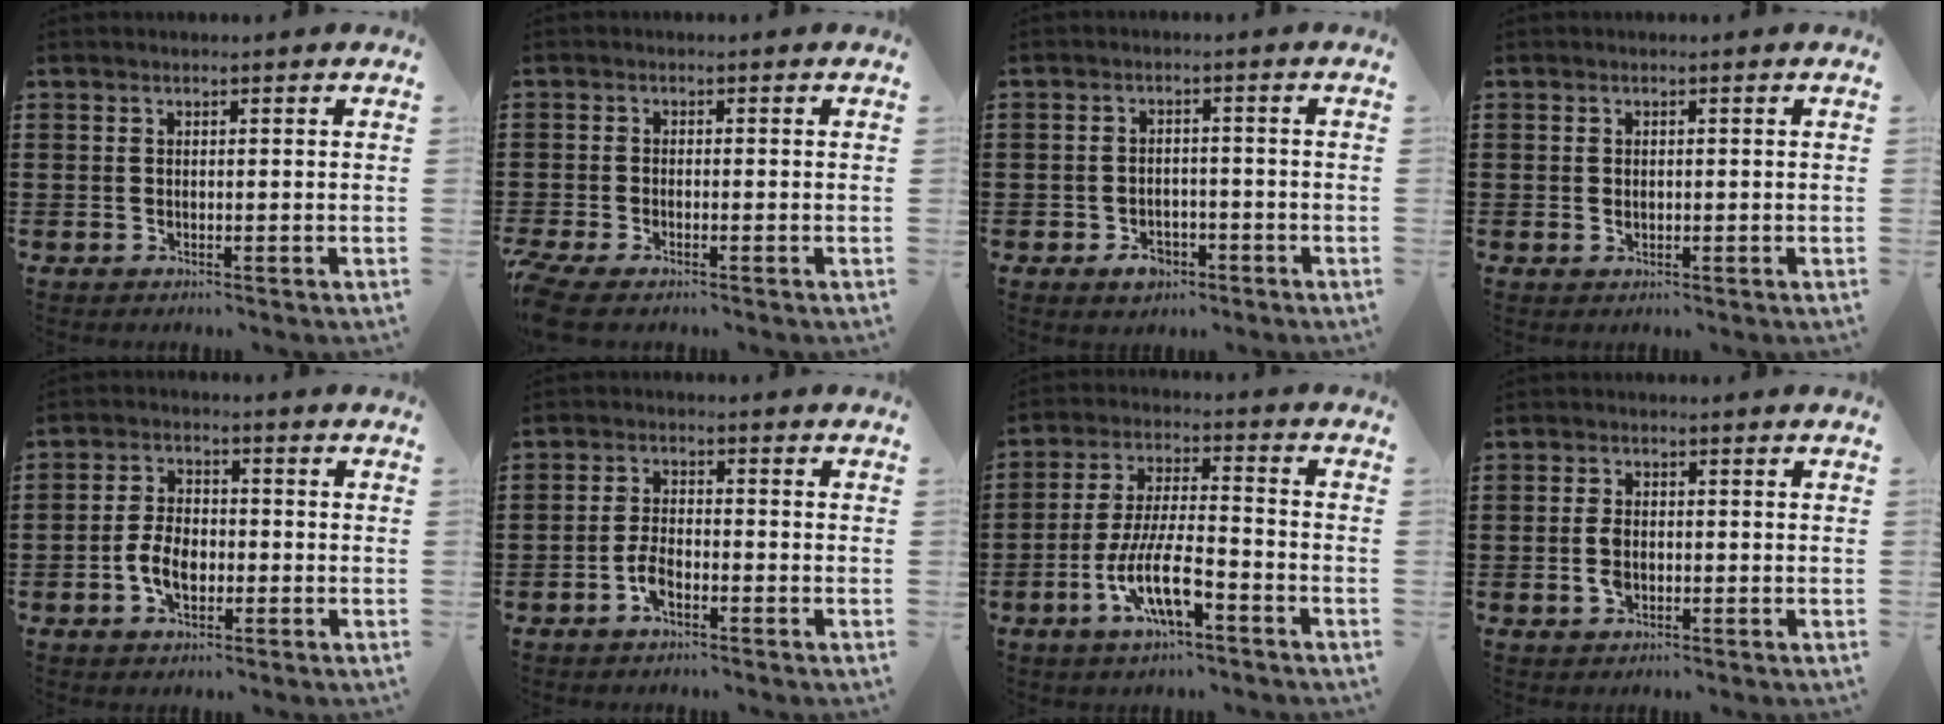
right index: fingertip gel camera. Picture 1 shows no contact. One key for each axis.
{"total": 1.9, "fx": -1.8, "fy": 0.2, "fz": 0.8, "tx": -0.031, "ty": -0.006, "tz": -0.040}
{"total": 3.1, "fx": -2.0, "fy": 2.0, "fz": 1.4, "tx": -0.019, "ty": -0.001, "tz": -0.040}
{"total": 0.7, "fx": 0.1, "fy": 0.6, "fz": 0.3, "tx": -0.007, "ty": 0.004, "tz": 0.002}
{"total": 5.2, "fx": -1.6, "fy": 3.1, "fz": 3.9, "tx": -0.091, "ty": 0.002, "tz": -0.033}
{"total": 3.7, "fx": -1.9, "fy": 1.6, "fz": 2.8, "tx": -0.071, "ty": -0.003, "tz": -0.041}
{"total": 10.6, "fx": -5.0, "fy": 3.3, "fz": 8.8, "tx": -0.189, "ty": -0.003, "tz": -0.094}
{"total": 2.7, "fx": -0.4, "fy": 1.6, "fz": 2.1, "tx": -0.056, "ty": -0.004, "tz": -0.012}